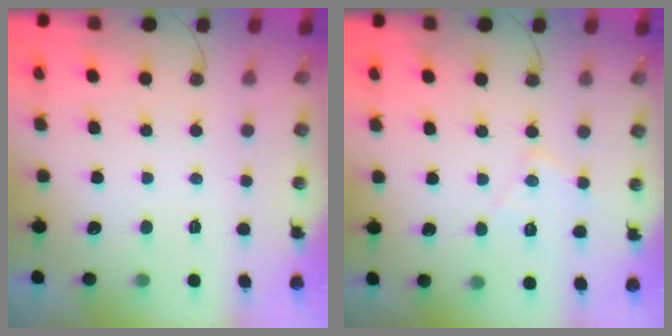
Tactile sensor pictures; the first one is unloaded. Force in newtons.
{"total": 7.5, "press": 7.5, "slide": 0.6}